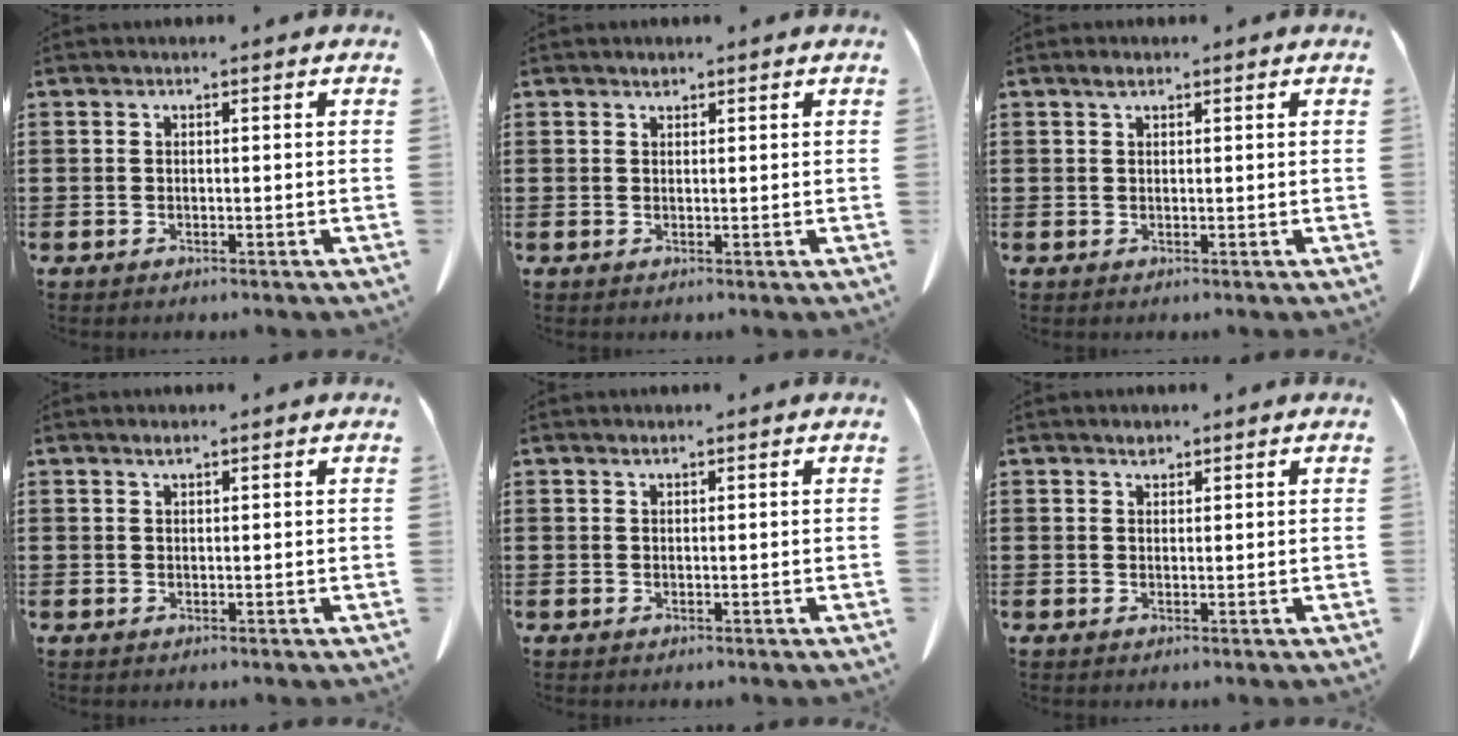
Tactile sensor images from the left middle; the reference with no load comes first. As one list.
[{"total": 0.7, "force": [0.6, 0.3, 0.2], "torque": [-0.007, -0.003, 0.014]}, {"total": 1.2, "force": [0.7, 0.5, 0.8], "torque": [-0.018, 0.002, 0.013]}, {"total": 0.9, "force": [0.7, 0.1, 0.6], "torque": [-0.014, -0.001, 0.013]}, {"total": 0.5, "force": [0.4, 0.1, 0.3], "torque": [-0.008, -0.002, 0.009]}, {"total": 1.3, "force": [1.1, 0.6, 0.4], "torque": [-0.002, -0.004, 0.021]}]